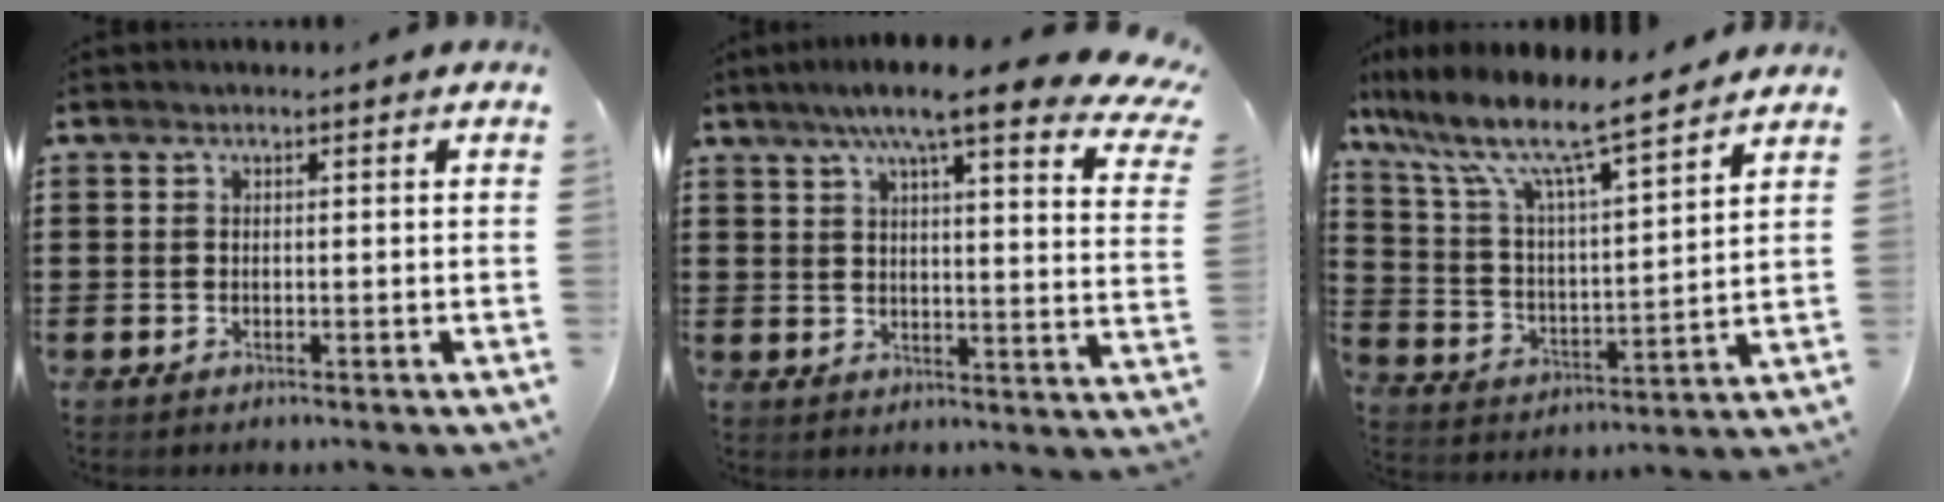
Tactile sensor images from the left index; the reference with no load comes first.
{"total": 10.0, "force": [7.5, 1.5, 6.5], "torque": [-0.123, -0.024, 0.123]}
{"total": 9.4, "force": [7.6, 1.3, 5.3], "torque": [-0.133, -0.047, 0.125]}